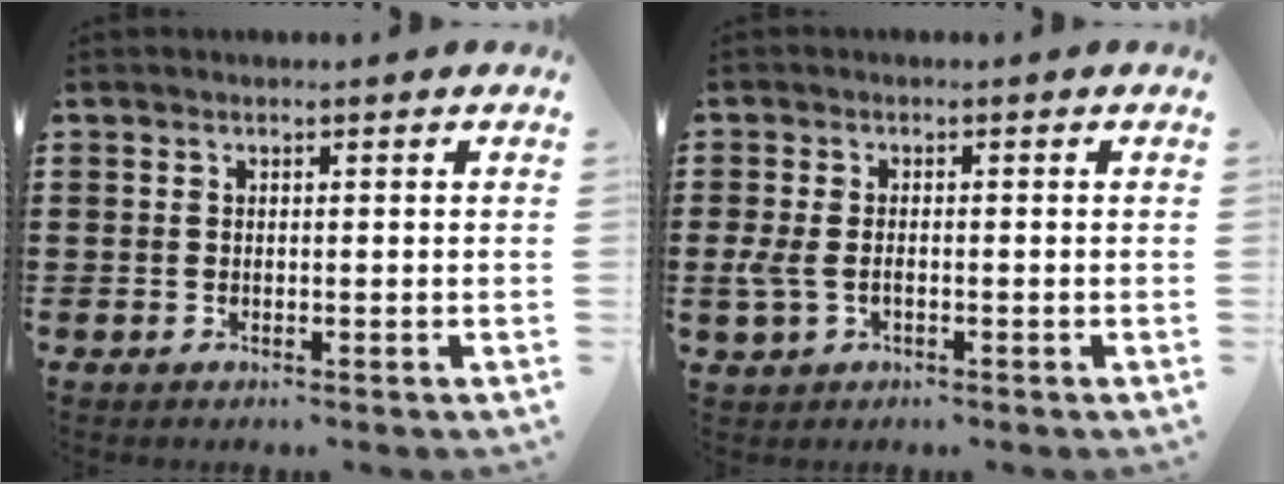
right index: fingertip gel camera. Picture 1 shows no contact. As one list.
[{"total": 2.8, "force": [-0.8, 1.7, 2.1], "torque": [-0.059, -0.005, -0.019]}]